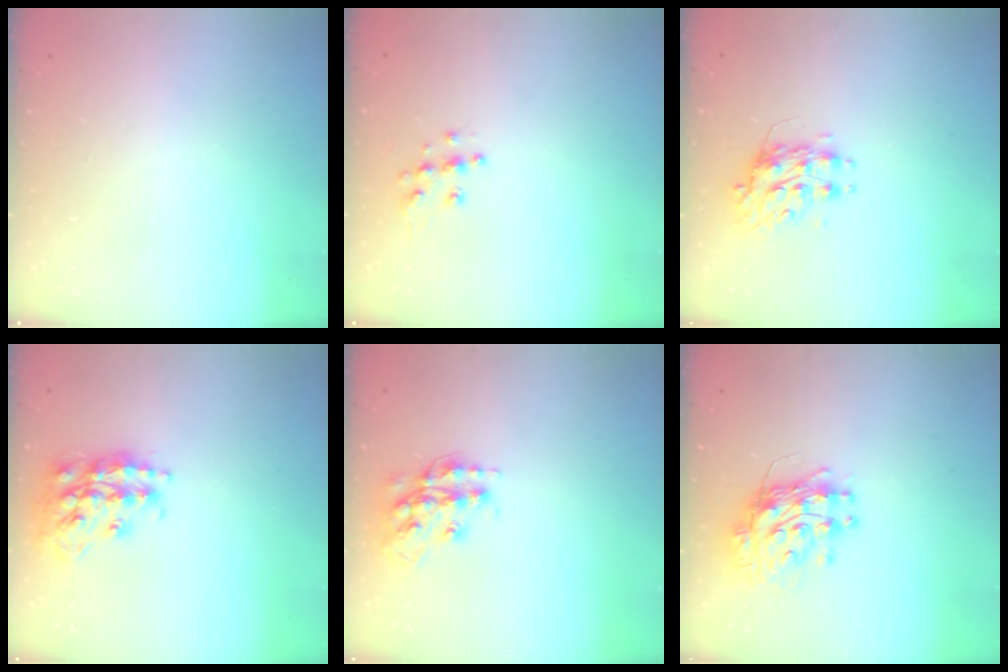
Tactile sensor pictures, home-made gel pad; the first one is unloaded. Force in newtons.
{"total": 7.7, "press": 7.7, "slide": 0.3}
{"total": 8.3, "press": 8.2, "slide": 0.6}
{"total": 18.4, "press": 18.4, "slide": 1.2}
{"total": 14.6, "press": 14.5, "slide": 0.7}
{"total": 11.5, "press": 11.4, "slide": 1.3}